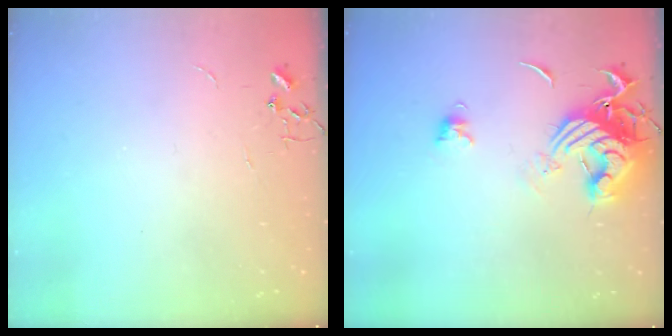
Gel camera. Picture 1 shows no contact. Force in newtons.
{"total": 13.4, "press": 13.3, "slide": 1.7}